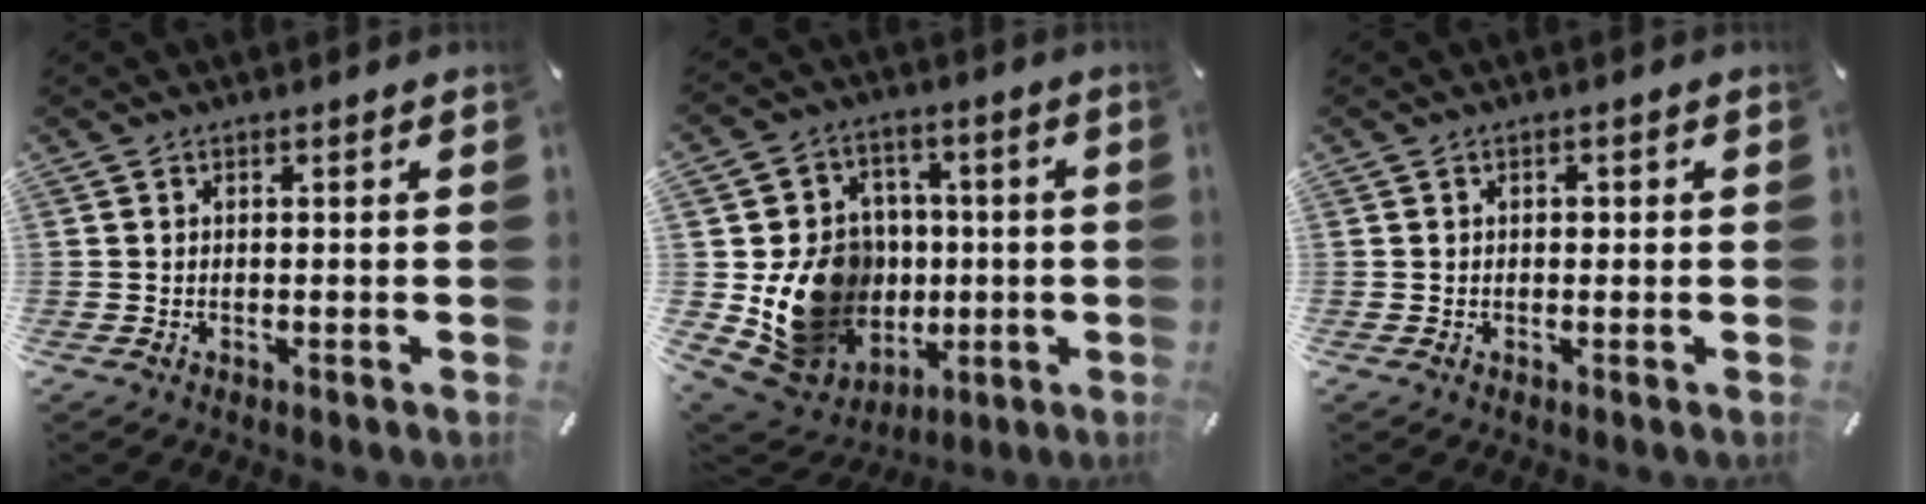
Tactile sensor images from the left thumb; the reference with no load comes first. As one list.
[{"total": 17.6, "force": [-1.5, 16.2, 6.9], "torque": [-0.106, 0.000, 0.001]}, {"total": 1.1, "force": [0.1, 1.0, 0.5], "torque": [-0.003, 0.002, -0.002]}]